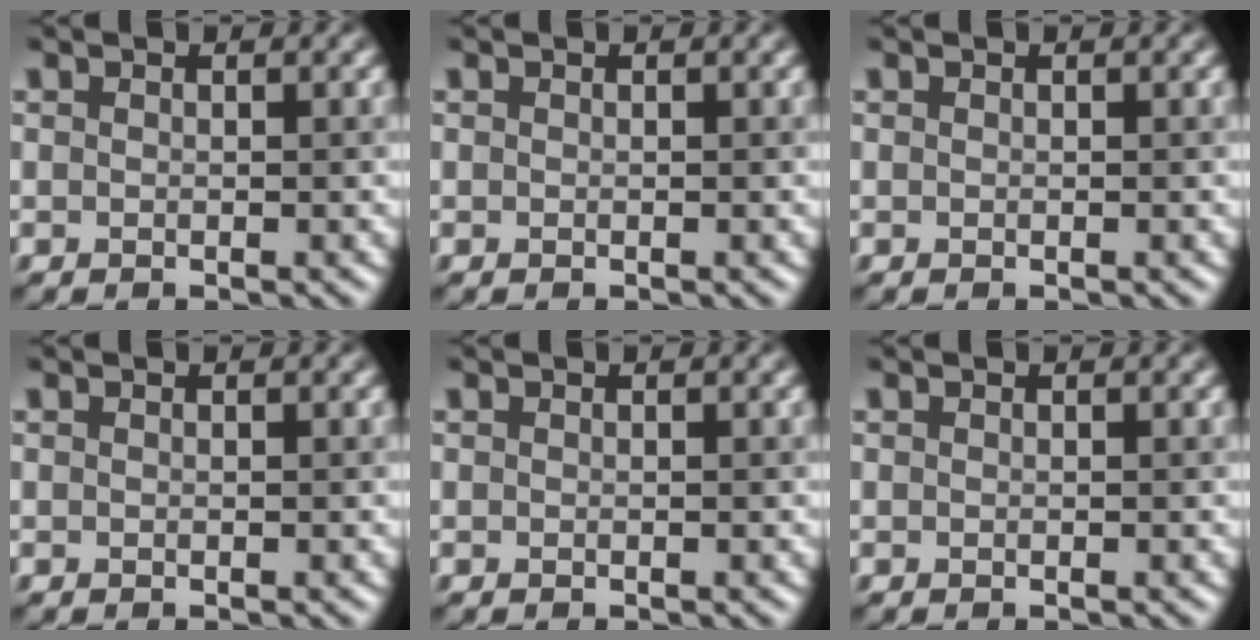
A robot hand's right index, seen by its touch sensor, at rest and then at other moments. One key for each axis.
{"total": 0.0}
{"total": 0.0}
{"total": 0.0}
{"total": 0.0}
{"total": 0.0}